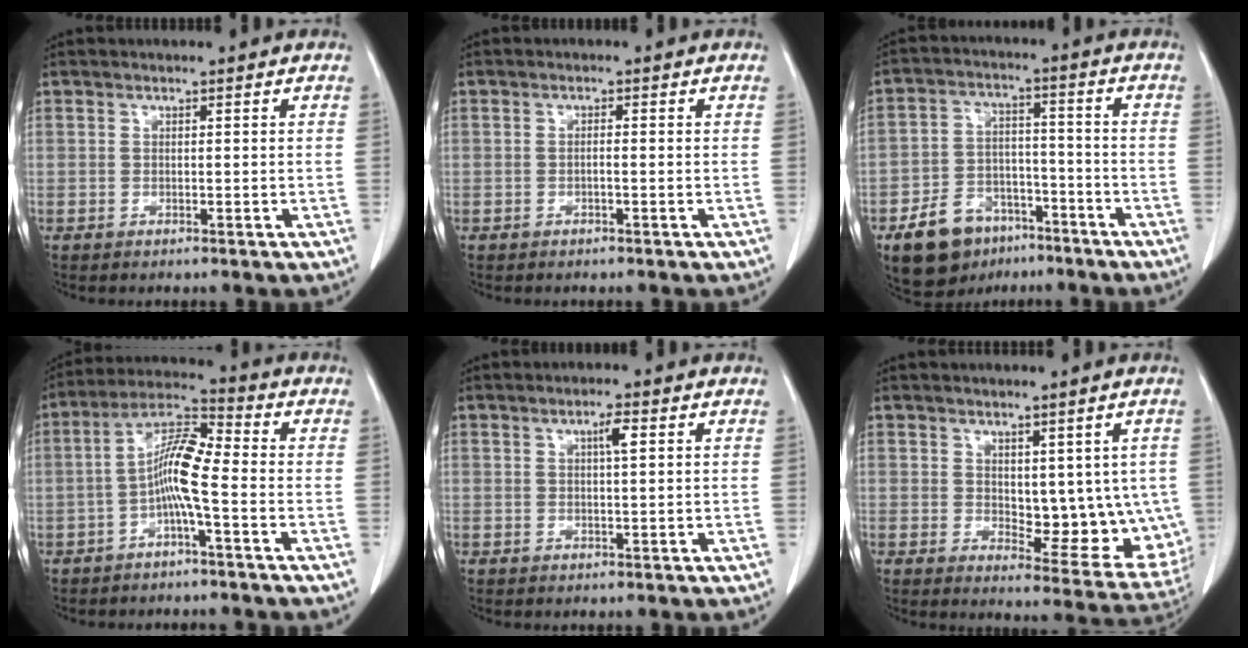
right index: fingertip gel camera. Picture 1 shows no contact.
{"total": 0.9, "force": [-0.2, 0.1, 0.8], "torque": [-0.014, 0.002, -0.004]}
{"total": 10.8, "force": [-6.9, 6.8, 4.8], "torque": [-0.094, 0.012, -0.111]}
{"total": 8.0, "force": [-1.9, 0.8, 7.7], "torque": [-0.151, 0.019, -0.043]}
{"total": 2.2, "force": [0.8, 0.1, 2.1], "torque": [-0.037, 0.001, 0.013]}
{"total": 11.2, "force": [1.0, 5.5, 9.7], "torque": [-0.107, -0.009, 0.027]}